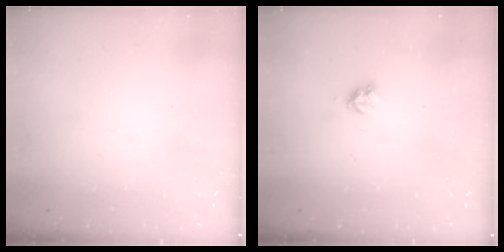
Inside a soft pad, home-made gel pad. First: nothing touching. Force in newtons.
{"total": 3.0, "press": 3.0, "slide": 0.3}